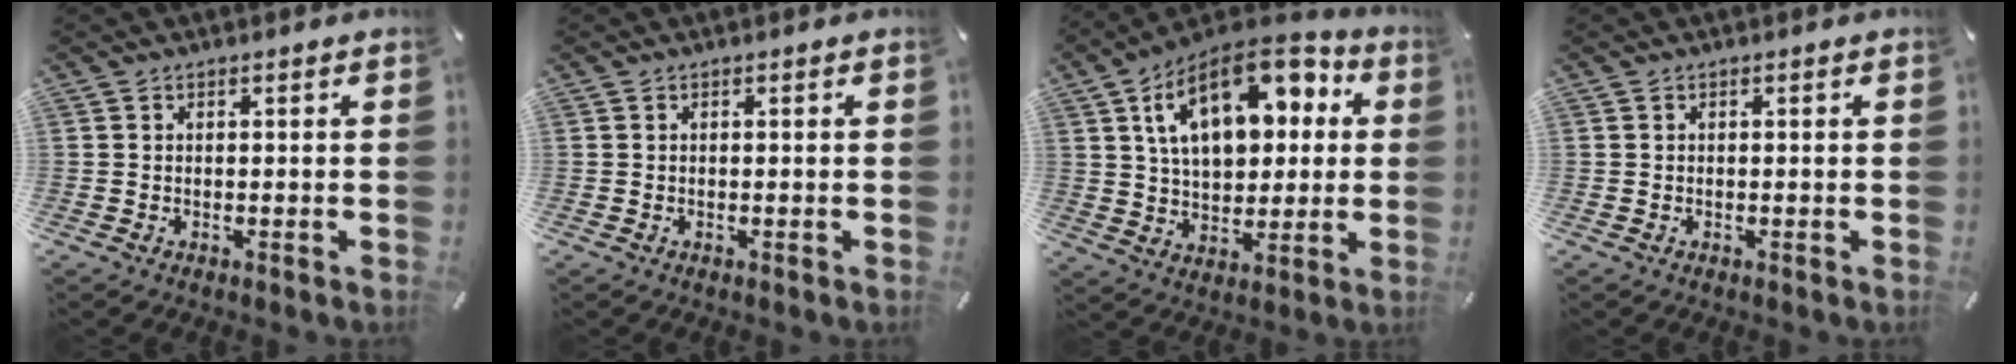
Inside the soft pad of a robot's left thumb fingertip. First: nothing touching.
{"total": 0.0}
{"total": 19.6, "force": [7.5, 11.9, 13.6], "torque": [-0.231, -0.022, 0.128]}
{"total": 0.0}